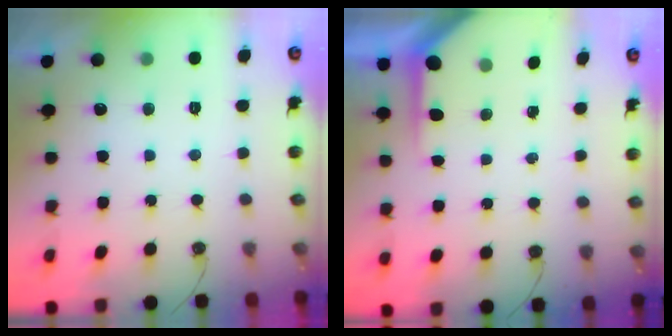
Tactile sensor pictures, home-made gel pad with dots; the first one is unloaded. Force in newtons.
{"total": 5.1, "press": 5.1, "slide": 0.5}